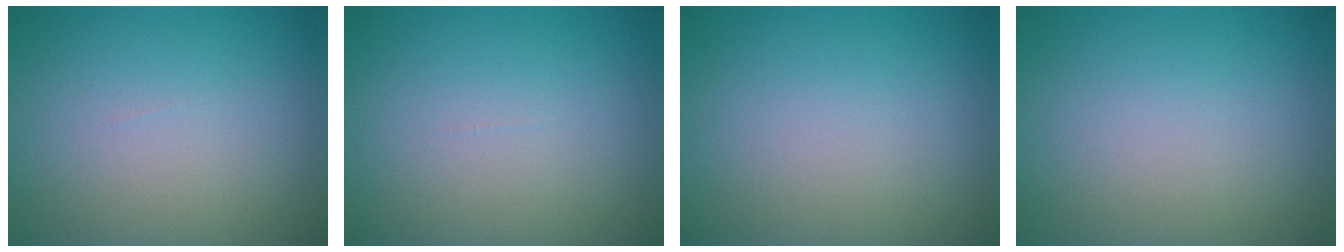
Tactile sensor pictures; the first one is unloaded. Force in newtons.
{"total": 0.0}
{"total": 0.0}
{"total": 0.0}